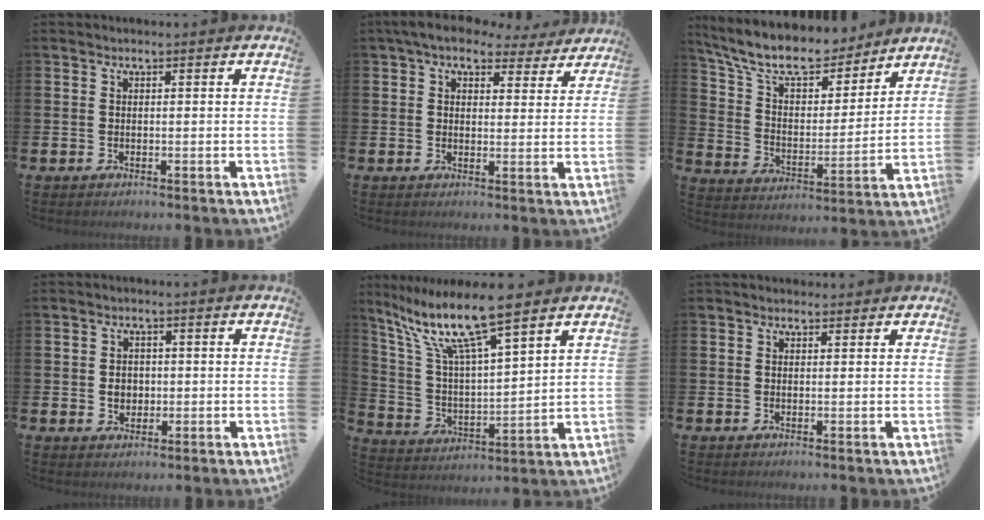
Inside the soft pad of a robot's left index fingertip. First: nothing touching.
{"total": 6.2, "force": [5.3, 2.6, 2.0], "torque": [-0.049, -0.023, 0.092]}
{"total": 11.1, "force": [9.9, 3.6, 3.6], "torque": [-0.104, -0.068, 0.174]}
{"total": 2.4, "force": [0.1, 2.1, 1.2], "torque": [-0.008, 0.001, -0.004]}
{"total": 11.6, "force": [9.4, 1.5, 6.6], "torque": [-0.163, -0.041, 0.163]}
{"total": 1.4, "force": [1.2, 0.6, 0.1], "torque": [0.007, 0.003, 0.021]}